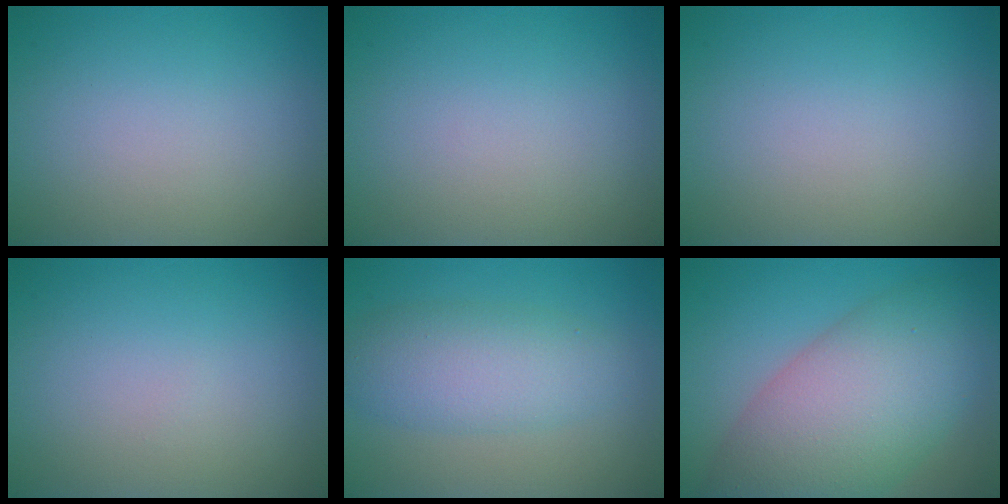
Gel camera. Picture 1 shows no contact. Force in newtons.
{"total": 0.0}
{"total": 0.0}
{"total": 0.0}
{"total": 4.9, "press": 4.9, "slide": 0.2}
{"total": 10.3, "press": 10.3, "slide": 0.4}